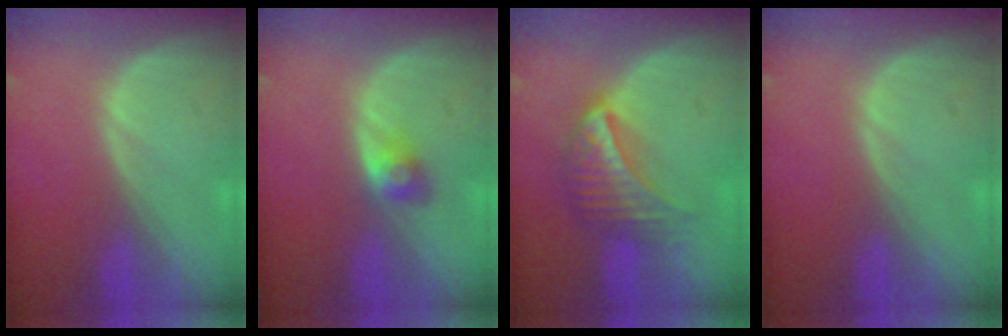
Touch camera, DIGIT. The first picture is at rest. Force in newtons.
{"total": 2.8, "press": 2.5, "slide": 1.2}
{"total": 7.4, "press": 6.5, "slide": 3.6}
{"total": 0.0}